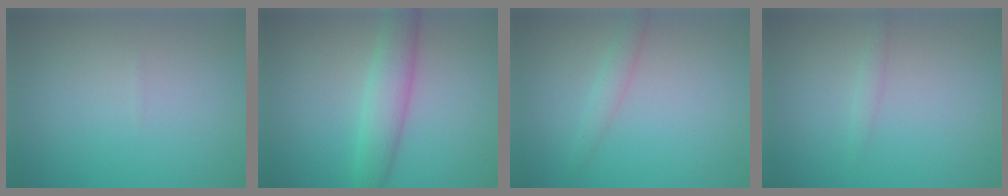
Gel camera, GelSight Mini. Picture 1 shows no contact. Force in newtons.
{"total": 3.8, "press": 3.8, "slide": 0.2}
{"total": 1.4, "press": 1.4, "slide": 0.0}
{"total": 0.7, "press": 0.7, "slide": 0.1}